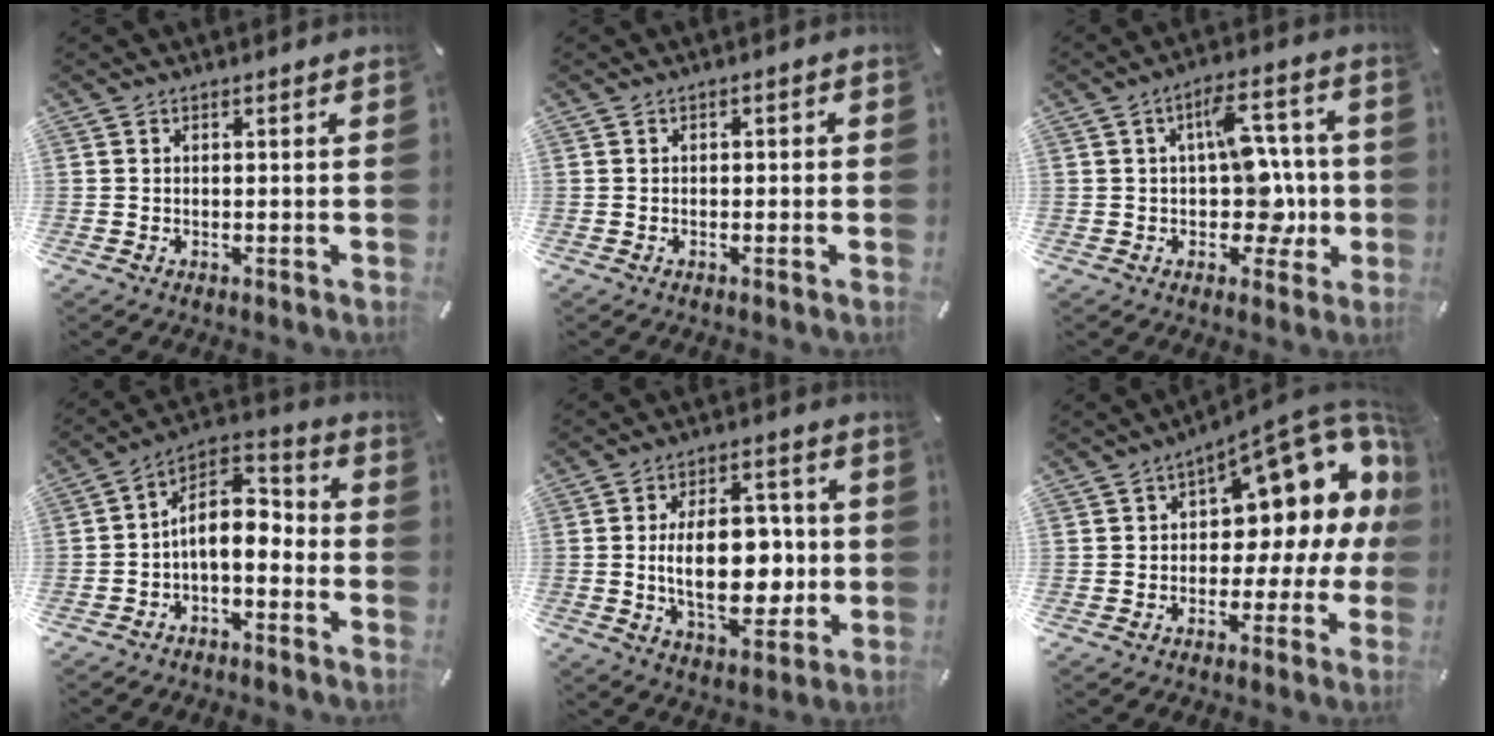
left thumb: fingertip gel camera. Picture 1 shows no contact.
{"total": 1.0, "force": [-0.6, 0.6, 0.5], "torque": [-0.010, 0.003, -0.012]}
{"total": 12.4, "force": [0.7, 8.2, 9.3], "torque": [-0.124, 0.005, 0.014]}
{"total": 9.5, "force": [-1.5, 6.4, 6.9], "torque": [-0.107, -0.001, -0.030]}
{"total": 16.6, "force": [-0.8, 9.4, 13.6], "torque": [-0.229, -0.004, -0.017]}
{"total": 15.0, "force": [7.2, 7.4, 10.9], "torque": [-0.137, -0.064, 0.116]}